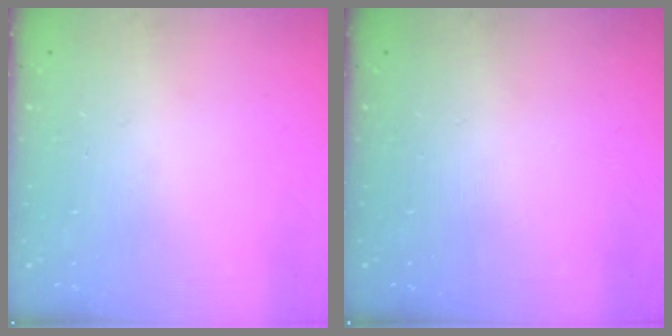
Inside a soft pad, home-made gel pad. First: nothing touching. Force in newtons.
{"total": 0.0}